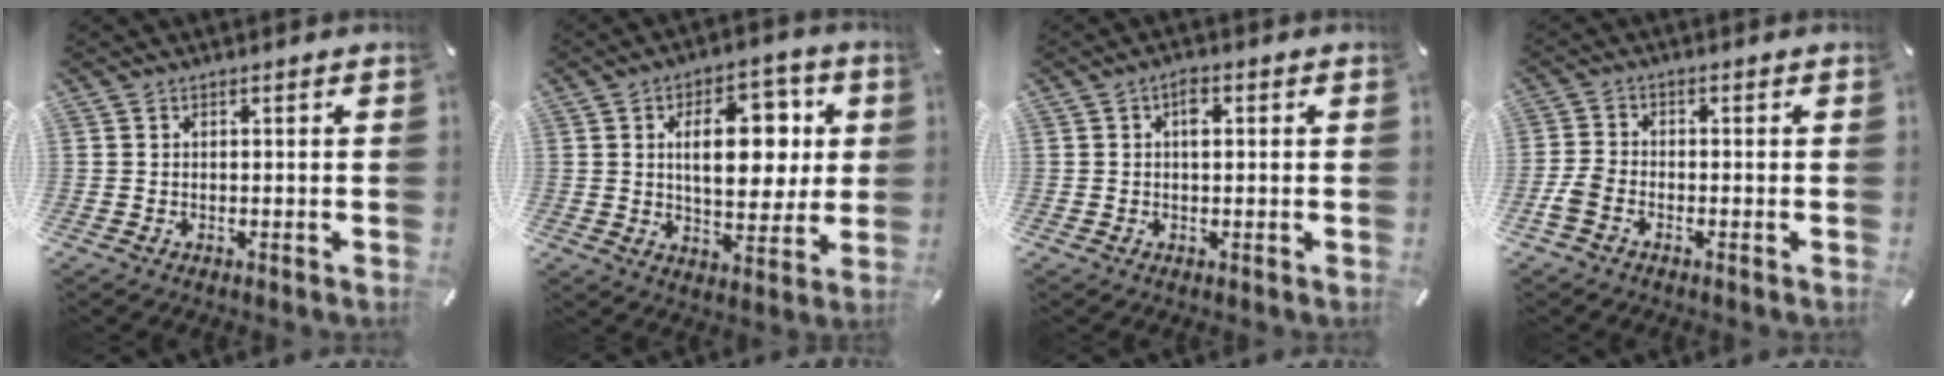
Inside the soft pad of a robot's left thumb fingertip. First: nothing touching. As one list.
[{"total": 15.8, "force": [3.8, 9.1, 12.3], "torque": [-0.170, 0.001, 0.059]}, {"total": 2.8, "force": [0.7, 1.4, 2.3], "torque": [-0.034, 0.002, 0.006]}, {"total": 3.7, "force": [-1.7, 2.2, 2.4], "torque": [-0.059, 0.002, -0.036]}]